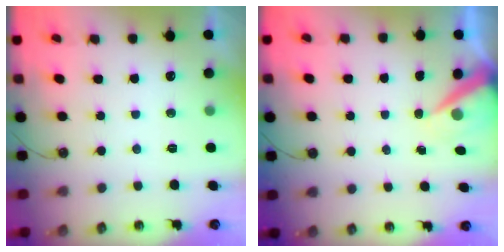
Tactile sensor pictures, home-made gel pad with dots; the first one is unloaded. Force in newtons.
{"total": 6.8, "press": 6.8, "slide": 0.5}